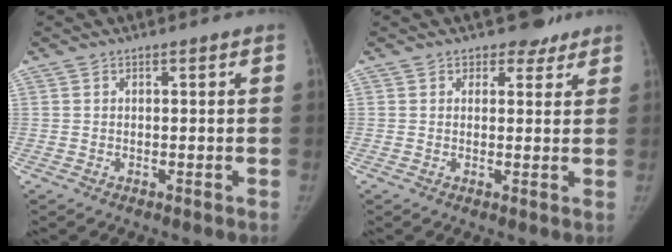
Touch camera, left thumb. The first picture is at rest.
{"total": 3.2, "force": [2.5, 2.1, 0.1], "torque": [0.025, -0.011, 0.029]}